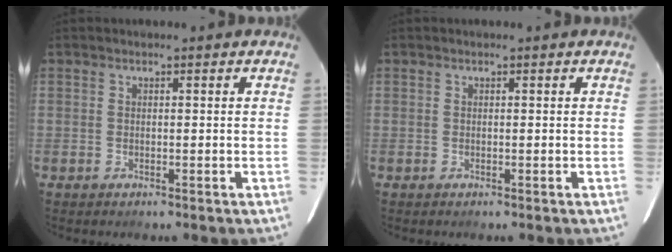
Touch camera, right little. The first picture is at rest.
{"total": 0.0}